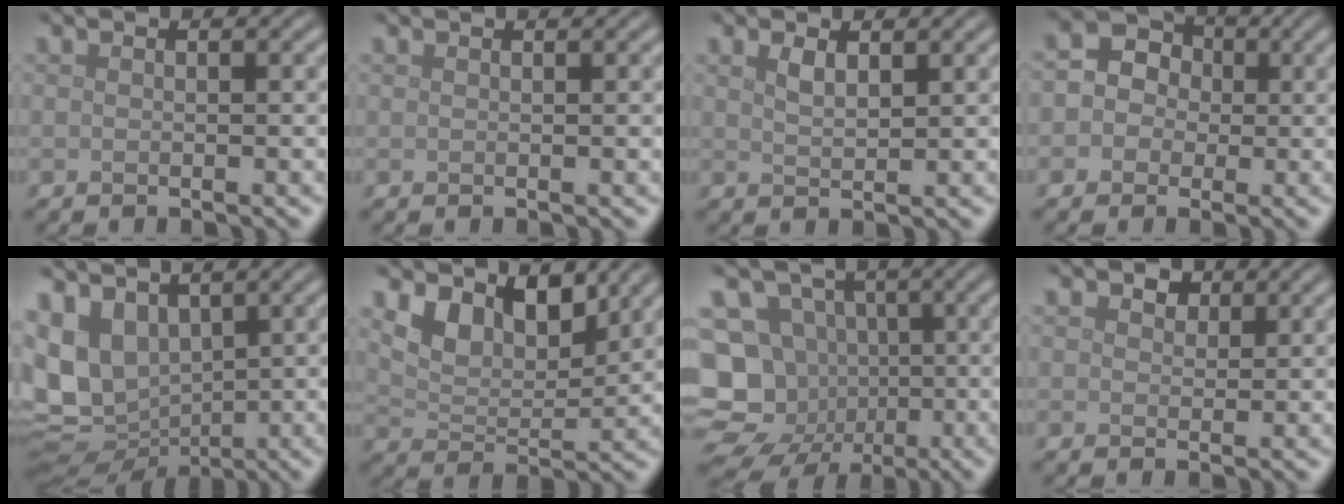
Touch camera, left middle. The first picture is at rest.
{"total": 0.9, "force": [0.6, 0.2, 0.6], "torque": [-0.003, 0.004, 0.006]}
{"total": 1.6, "force": [1.0, 0.5, 1.1], "torque": [-0.023, 0.000, 0.023]}
{"total": 5.4, "force": [0.6, 5.0, 2.0], "torque": [-0.014, 0.025, -0.026]}
{"total": 8.3, "force": [1.2, 6.5, 5.1], "torque": [-0.106, -0.006, 0.038]}
{"total": 4.9, "force": [3.3, 2.6, 2.6], "torque": [-0.055, -0.014, 0.056]}
{"total": 14.4, "force": [-4.1, 13.2, 4.4], "torque": [-0.115, -0.003, -0.074]}
{"total": 1.8, "force": [1.1, 1.2, 0.8], "torque": [-0.011, -0.002, 0.012]}